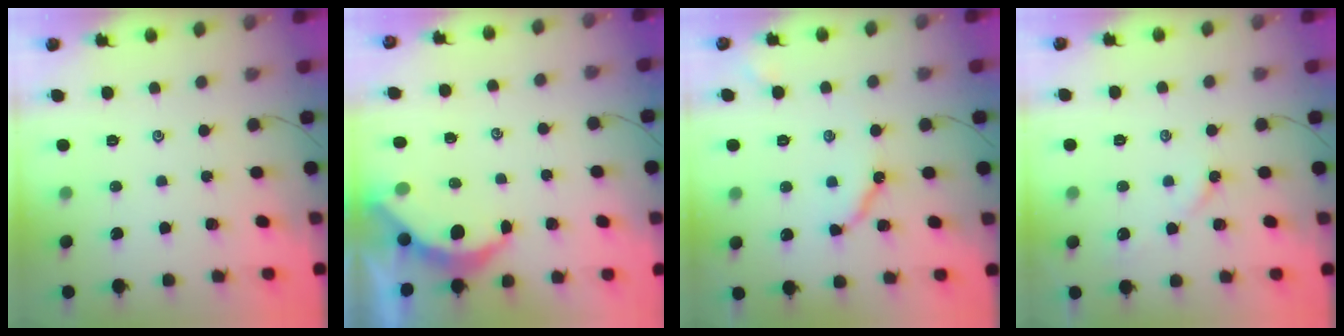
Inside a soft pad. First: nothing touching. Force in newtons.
{"total": 5.4, "press": 5.4, "slide": 0.4}
{"total": 7.2, "press": 7.1, "slide": 0.9}
{"total": 5.4, "press": 5.4, "slide": 0.6}